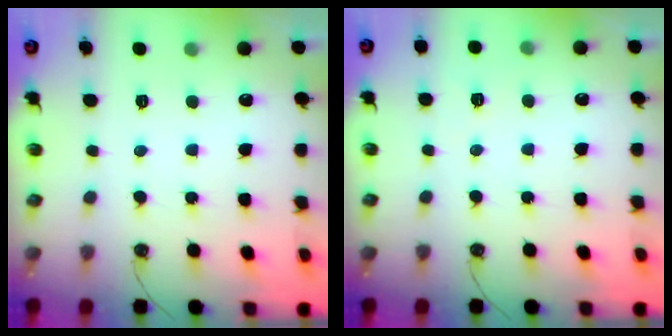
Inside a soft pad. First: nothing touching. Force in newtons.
{"total": 2.7, "press": 1.7, "slide": 2.1}